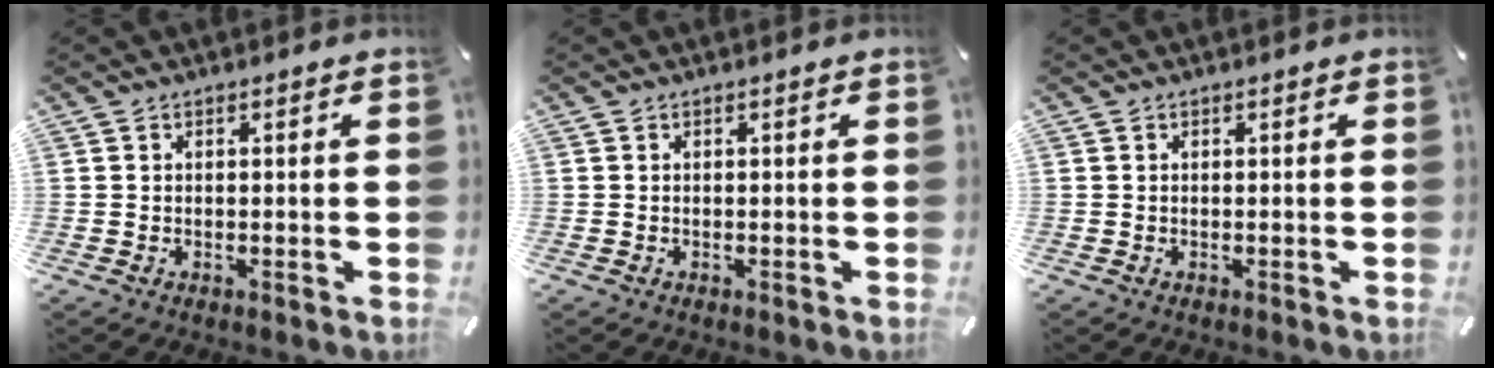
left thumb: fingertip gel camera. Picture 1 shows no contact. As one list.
[{"total": 0.0}, {"total": 0.0}]